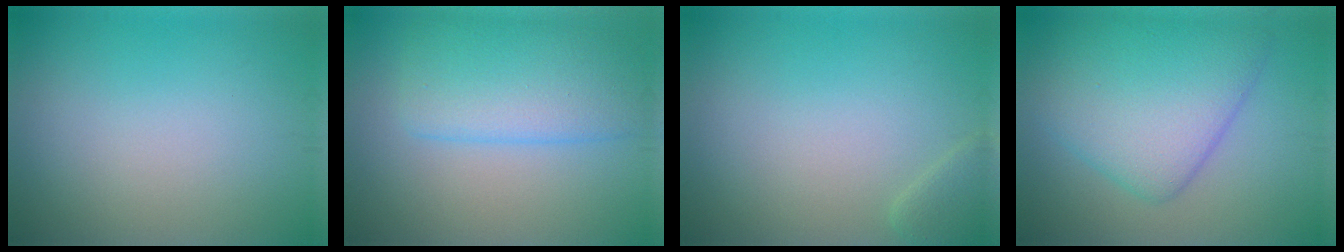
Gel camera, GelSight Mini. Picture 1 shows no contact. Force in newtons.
{"total": 6.0, "press": 6.0, "slide": 0.3}
{"total": 1.6, "press": 1.6, "slide": 0.1}
{"total": 8.0, "press": 8.0, "slide": 0.1}